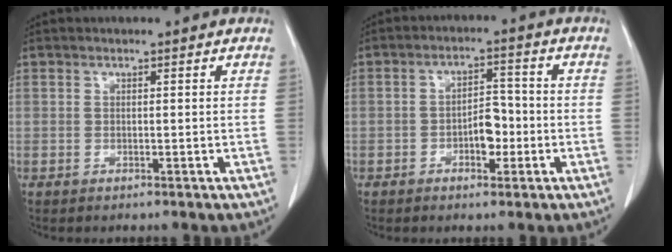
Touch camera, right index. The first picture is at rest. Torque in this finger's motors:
{"motor_torque": [0.10, 0.02, 0.10, 0.02]}